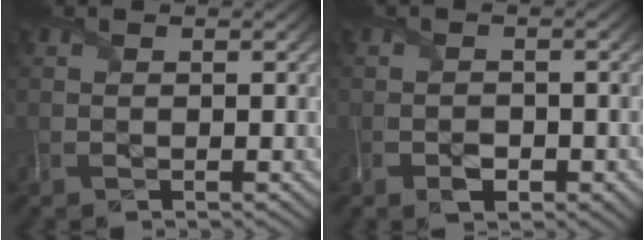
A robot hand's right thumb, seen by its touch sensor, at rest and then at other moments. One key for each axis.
{"total": 2.4, "fx": -1.3, "fy": 1.5, "fz": 1.4, "tx": -0.027, "ty": -0.007, "tz": -0.024}